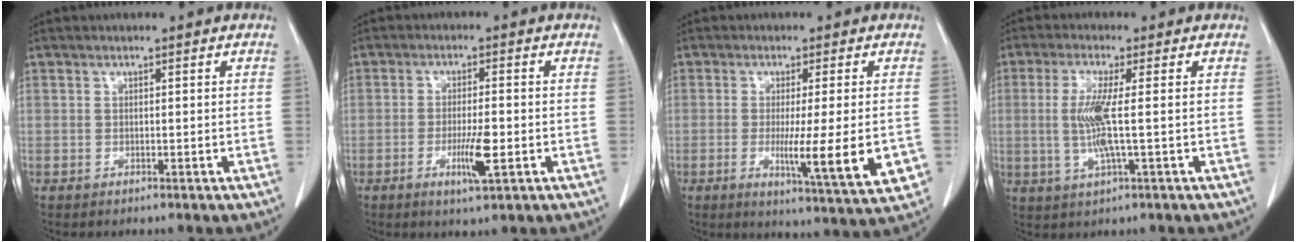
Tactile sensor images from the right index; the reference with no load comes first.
{"total": 5.1, "force": [-1.8, 0.4, 4.8], "torque": [-0.090, -0.008, -0.029]}
{"total": 11.1, "force": [-2.5, 0.6, 10.9], "torque": [-0.152, -0.028, -0.034]}
{"total": 6.4, "force": [-0.1, 0.2, 6.4], "torque": [-0.141, -0.003, -0.003]}